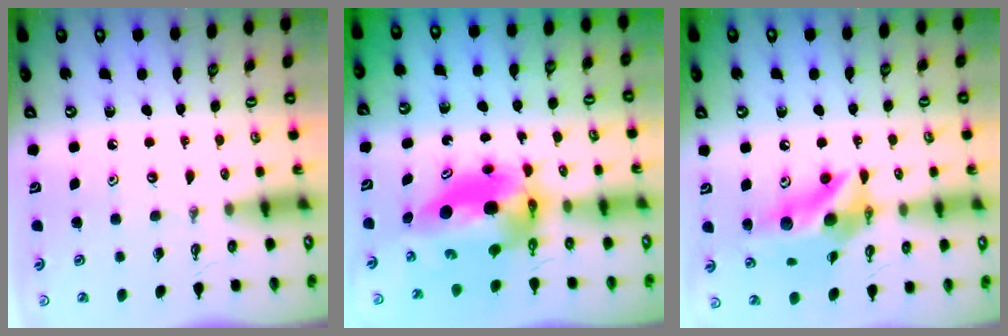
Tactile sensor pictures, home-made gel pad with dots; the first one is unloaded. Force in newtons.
{"total": 8.3, "press": 8.2, "slide": 0.9}
{"total": 13.5, "press": 13.4, "slide": 1.3}